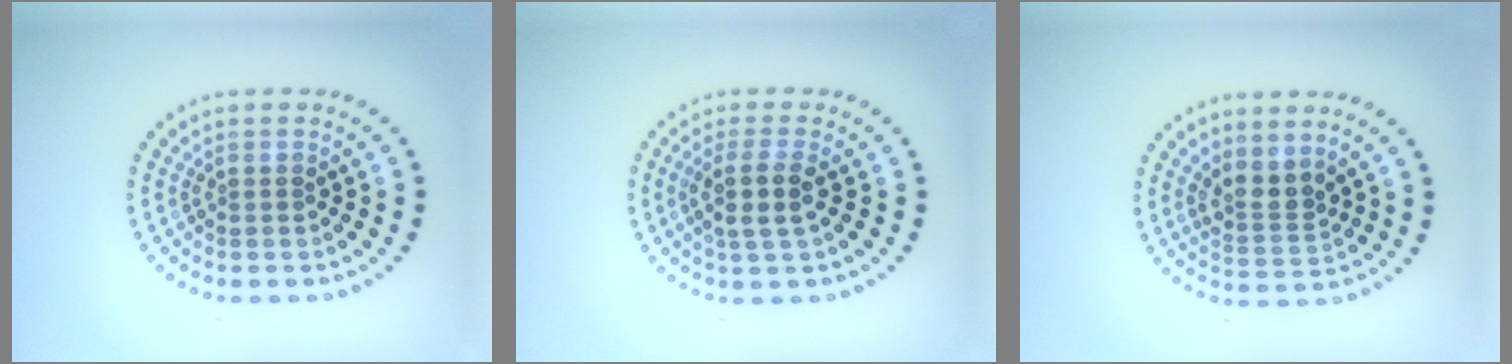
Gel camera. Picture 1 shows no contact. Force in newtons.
{"total": 2.8, "press": 2.4, "slide": 1.4}
{"total": 2.5, "press": 1.9, "slide": 1.6}